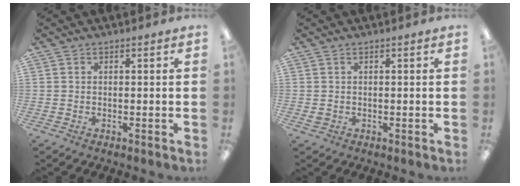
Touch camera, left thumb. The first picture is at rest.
{"total": 0.7, "force": [0.1, 0.6, 0.3], "torque": [-0.007, 0.002, 0.001]}